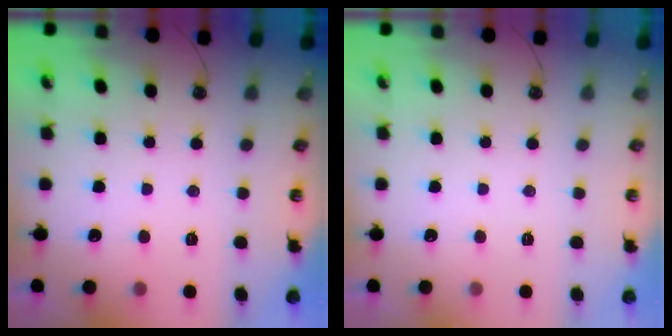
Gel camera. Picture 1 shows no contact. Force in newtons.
{"total": 0.0}